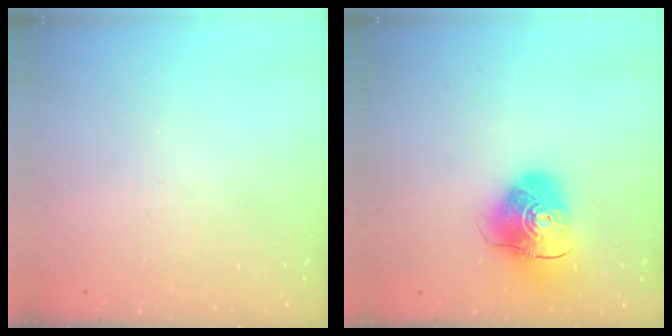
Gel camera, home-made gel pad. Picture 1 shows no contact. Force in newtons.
{"total": 10.8, "press": 10.6, "slide": 1.7}